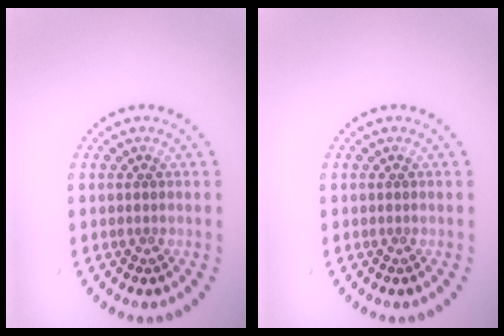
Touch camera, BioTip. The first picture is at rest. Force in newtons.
{"total": 0.0}